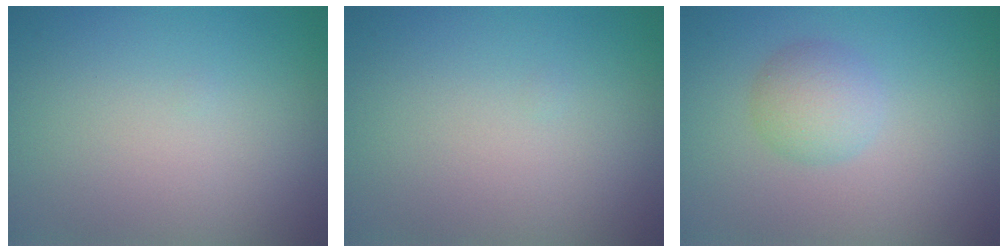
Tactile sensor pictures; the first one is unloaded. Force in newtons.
{"total": 0.0}
{"total": 2.7, "press": 2.7, "slide": 0.1}